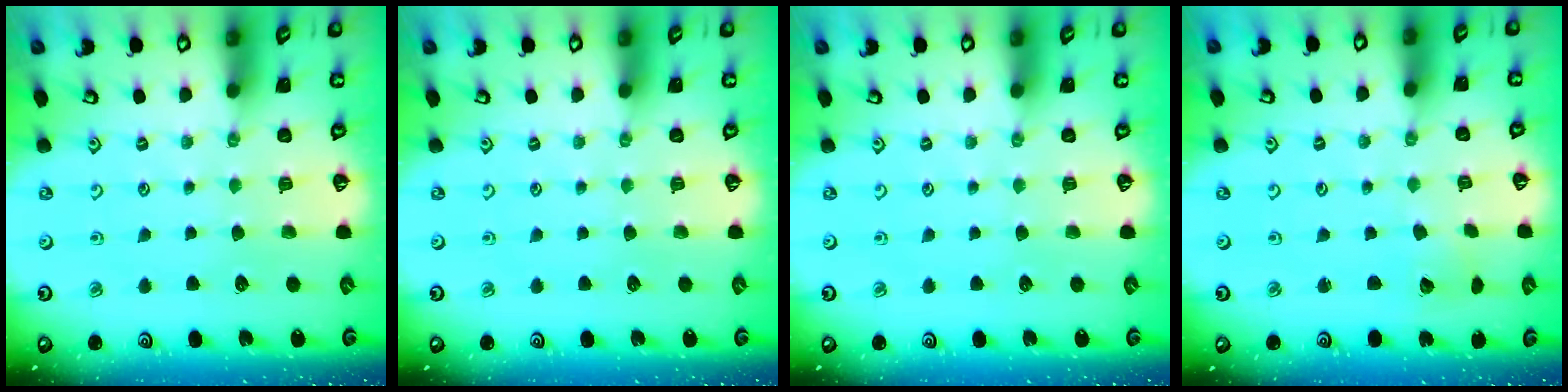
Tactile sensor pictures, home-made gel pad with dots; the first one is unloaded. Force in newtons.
{"total": 0.0}
{"total": 0.0}
{"total": 2.0, "press": 2.0, "slide": 0.2}